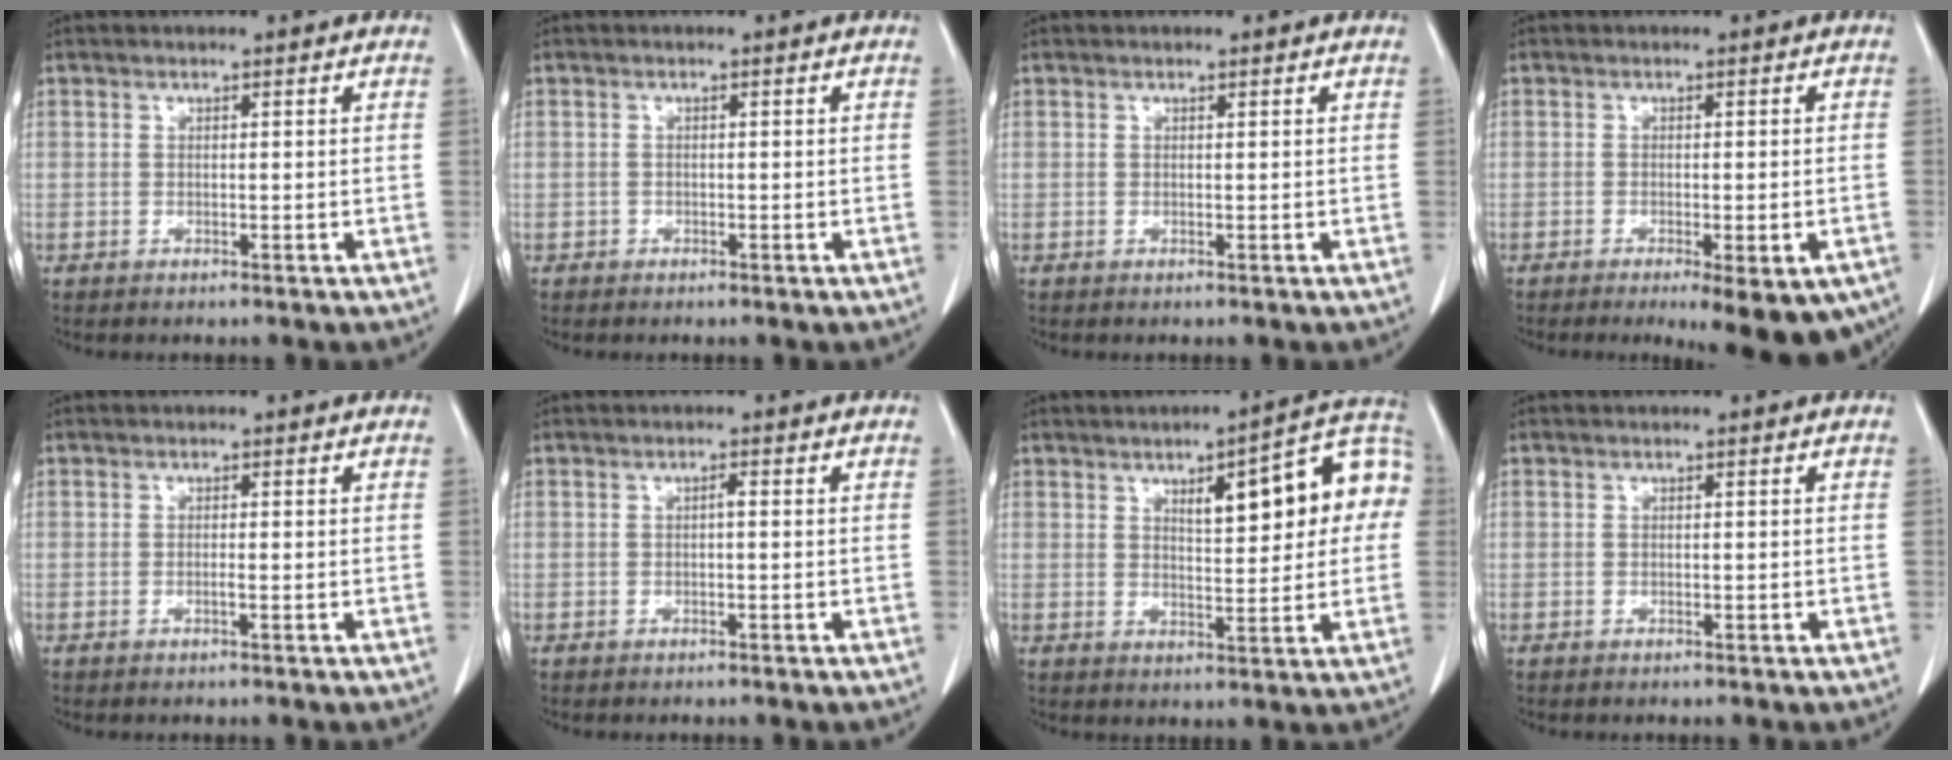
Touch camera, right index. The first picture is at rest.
{"total": 0.6, "force": [-0.4, 0.5, -0.1], "torque": [-0.005, 0.002, -0.009]}
{"total": 0.0}
{"total": 10.0, "force": [-6.3, 2.5, 7.4], "torque": [-0.061, -0.012, -0.082]}
{"total": 0.6, "force": [-0.2, 0.0, 0.5], "torque": [-0.011, 0.000, -0.003]}
{"total": 0.7, "force": [0.0, 0.1, 0.7], "torque": [-0.011, 0.002, -0.001]}
{"total": 13.4, "force": [3.3, 3.5, 12.5], "torque": [-0.160, 0.036, 0.044]}
{"total": 0.0}